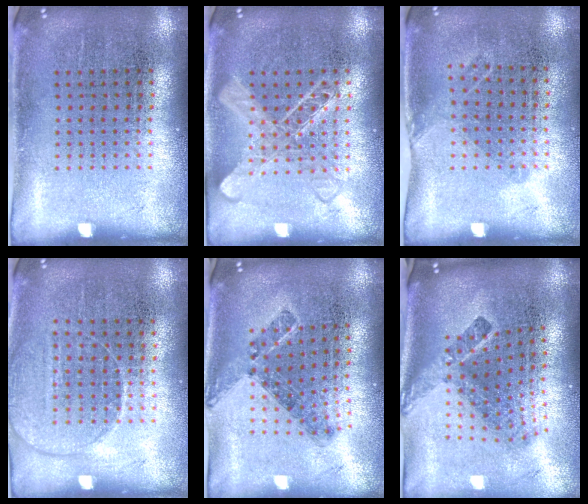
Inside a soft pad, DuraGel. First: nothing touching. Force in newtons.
{"total": 2.6, "press": 2.6, "slide": 0.4}
{"total": 1.0, "press": 0.7, "slide": 0.7}
{"total": 1.4, "press": 1.3, "slide": 0.6}
{"total": 0.8, "press": 0.7, "slide": 0.4}
{"total": 2.6, "press": 1.6, "slide": 2.1}